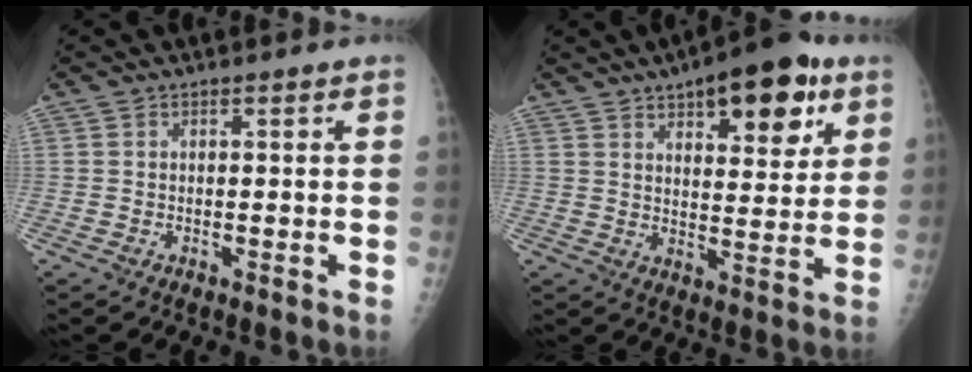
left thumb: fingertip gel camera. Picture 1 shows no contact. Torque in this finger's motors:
{"motor_torque": [0.28, 0.49, 0.13, -0.27, 0.19]}